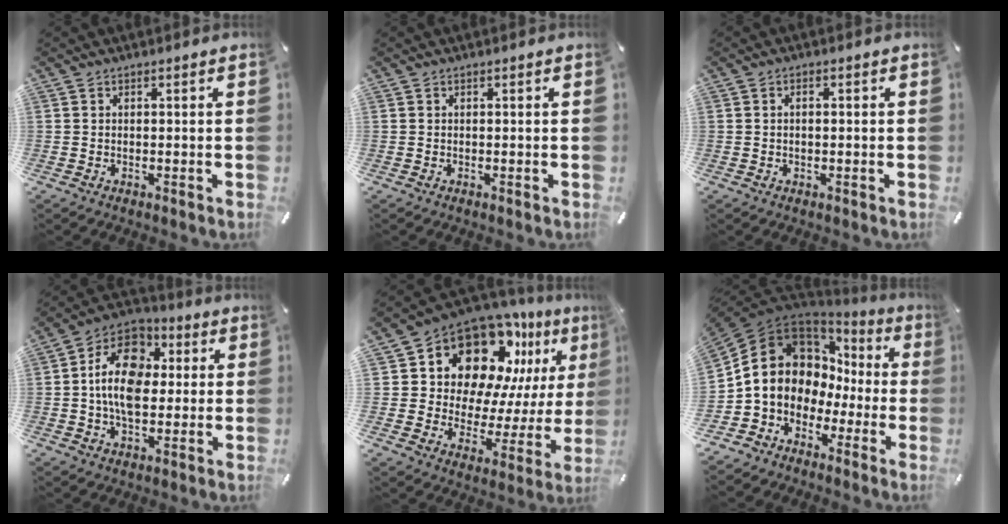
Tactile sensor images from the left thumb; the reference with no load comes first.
{"total": 0.0}
{"total": 1.1, "force": [0.1, 0.6, 1.0], "torque": [-0.020, 0.004, 0.000]}
{"total": 15.1, "force": [0.3, 10.8, 10.6], "torque": [-0.199, 0.012, 0.000]}
{"total": 16.5, "force": [11.5, 9.8, 6.4], "torque": [-0.098, -0.106, 0.199]}
{"total": 12.3, "force": [0.5, 11.0, 5.4], "torque": [-0.120, -0.020, 0.005]}